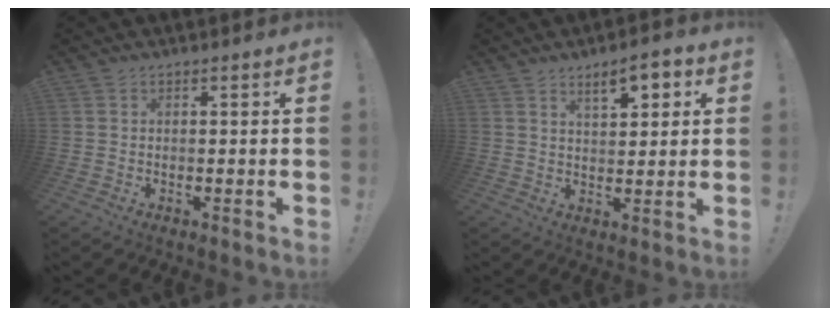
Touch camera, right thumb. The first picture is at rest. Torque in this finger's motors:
{"motor_torque": [0.04, 0.04, 0.00, 0.14, 0.09]}